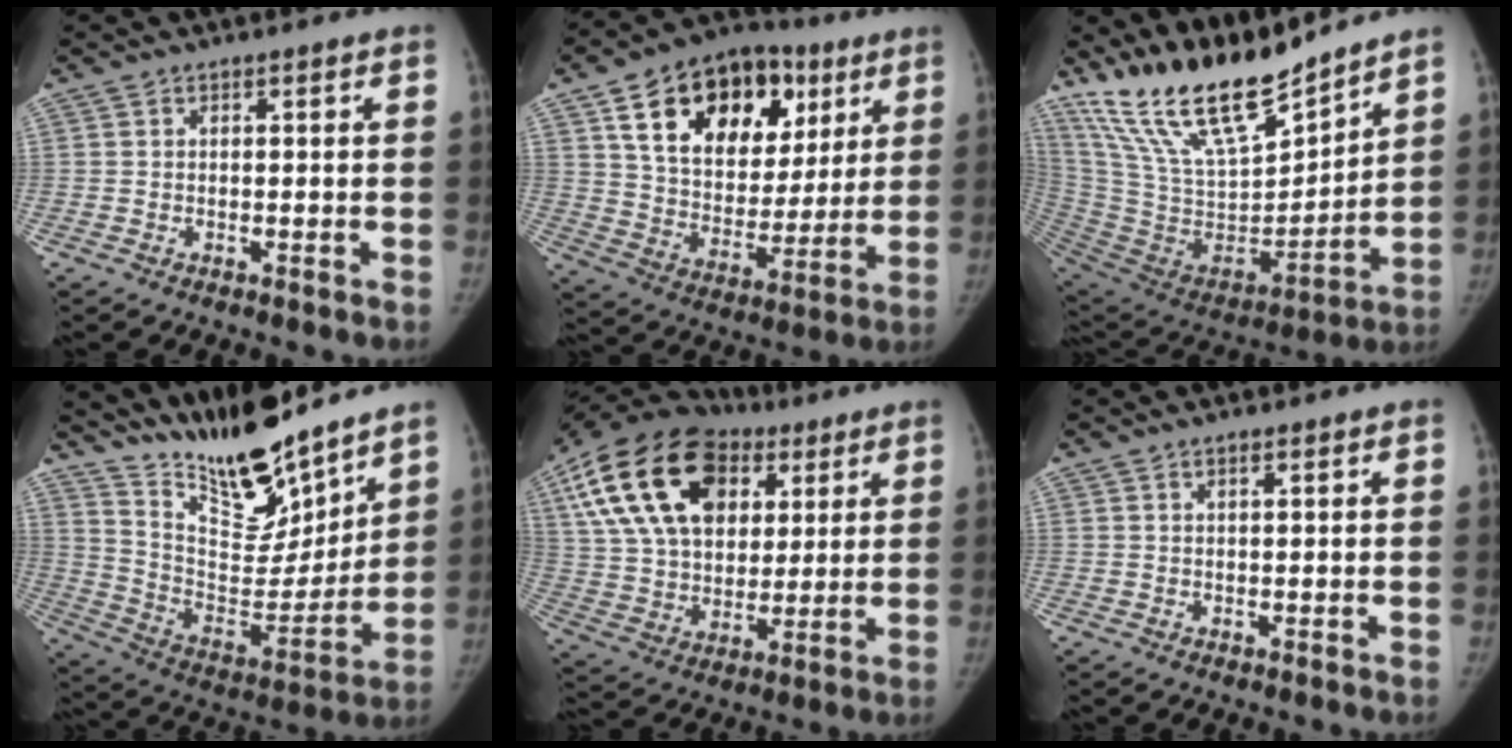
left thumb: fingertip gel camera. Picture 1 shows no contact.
{"total": 24.3, "force": [10.6, 15.8, 15.1], "torque": [-0.205, -0.005, 0.172]}
{"total": 23.1, "force": [19.1, 6.2, 11.3], "torque": [-0.169, -0.105, 0.357]}
{"total": 19.8, "force": [16.9, 5.2, 9.0], "torque": [-0.105, -0.113, 0.299]}
{"total": 26.3, "force": [10.1, 17.3, 17.0], "torque": [-0.317, 0.017, 0.175]}
{"total": 0.9, "force": [0.5, 0.2, 0.7], "torque": [-0.010, 0.002, 0.009]}